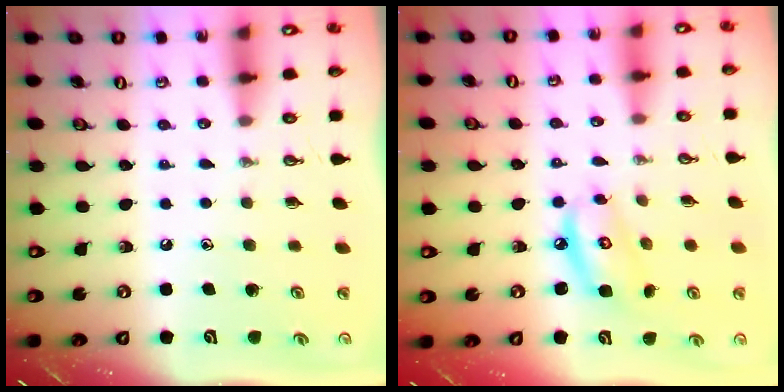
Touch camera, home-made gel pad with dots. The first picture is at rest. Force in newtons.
{"total": 7.7, "press": 7.7, "slide": 0.6}